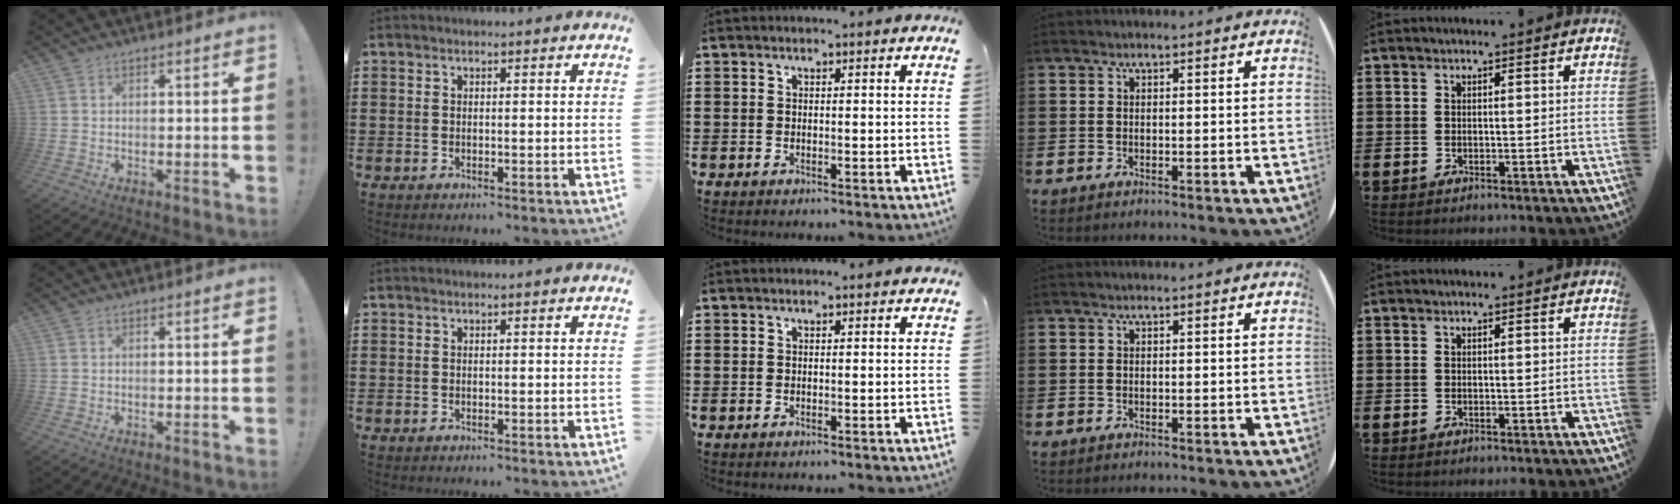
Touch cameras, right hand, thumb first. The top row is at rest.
{}